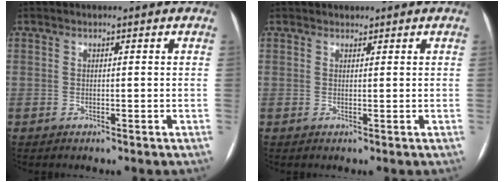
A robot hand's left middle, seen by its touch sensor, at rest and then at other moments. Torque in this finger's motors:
{"motor_torque": [-0.09, -0.08, -0.12, -0.01]}